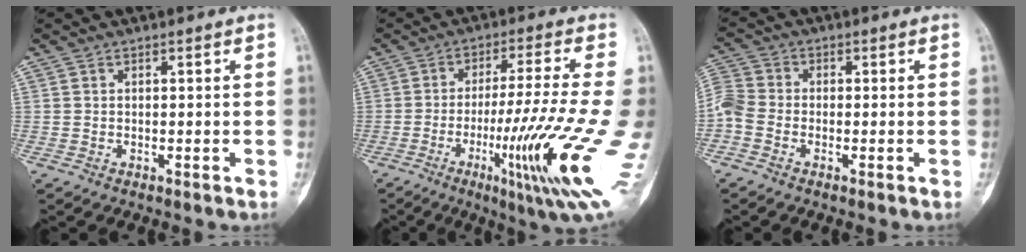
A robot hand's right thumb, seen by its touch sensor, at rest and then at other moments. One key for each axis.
{"total": 18.3, "fx": -4.8, "fy": 1.3, "fz": 17.6, "tx": -0.271, "ty": -0.009, "tz": -0.070}
{"total": 5.8, "fx": -1.9, "fy": 4.3, "fz": 3.3, "tx": -0.076, "ty": 0.013, "tz": -0.053}